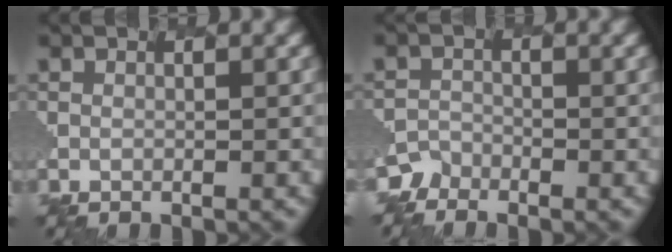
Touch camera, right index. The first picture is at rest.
{"total": 3.5, "force": [-3.0, 0.2, -1.8], "torque": [0.005, -0.001, -0.050]}